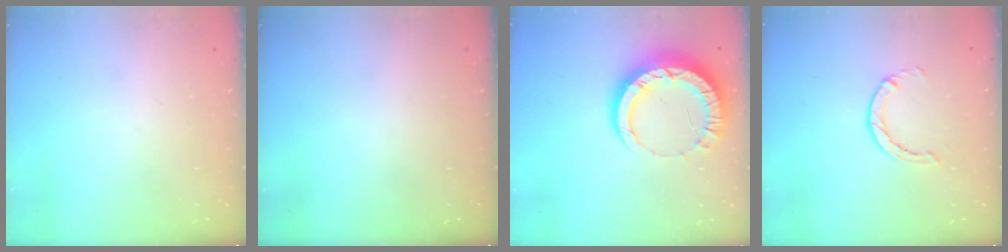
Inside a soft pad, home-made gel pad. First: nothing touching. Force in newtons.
{"total": 0.0}
{"total": 12.8, "press": 12.8, "slide": 1.2}
{"total": 1.4, "press": 1.4, "slide": 0.3}